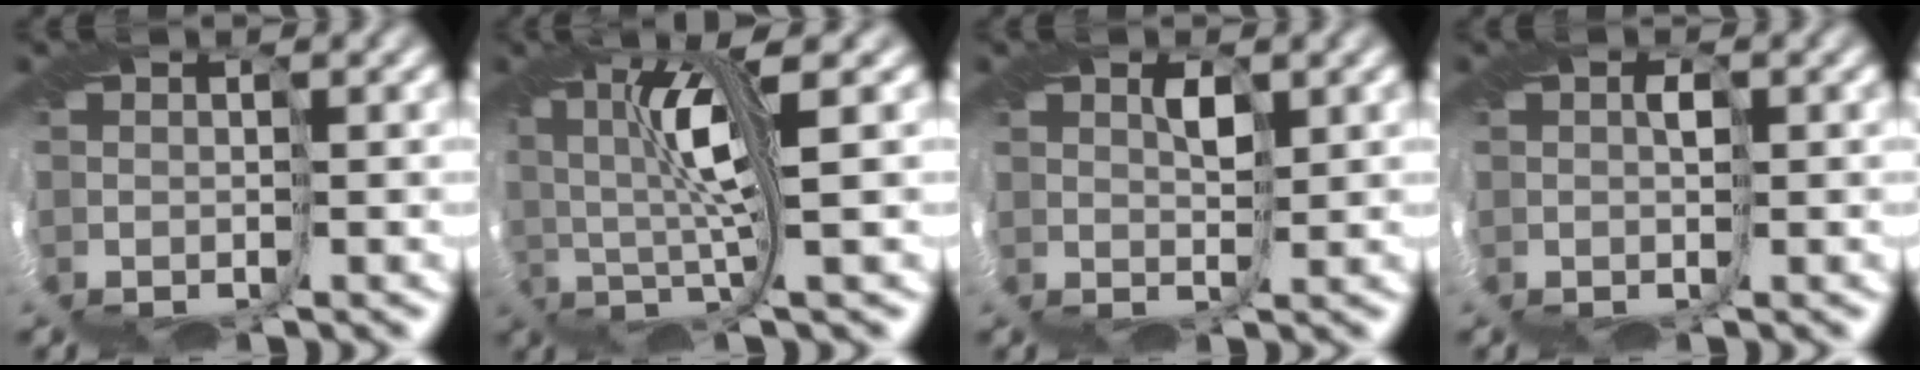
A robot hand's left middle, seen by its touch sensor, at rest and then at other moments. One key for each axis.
{"total": 5.9, "fx": 1.4, "fy": 0.2, "fz": 5.7, "tx": -0.120, "ty": 0.010, "tz": 0.024}
{"total": 1.1, "fx": 0.9, "fy": 0.1, "fz": 0.7, "tx": -0.019, "ty": 0.001, "tz": 0.020}
{"total": 0.7, "fx": 0.1, "fy": 0.2, "fz": 0.7, "tx": -0.014, "ty": 0.000, "tz": 0.004}